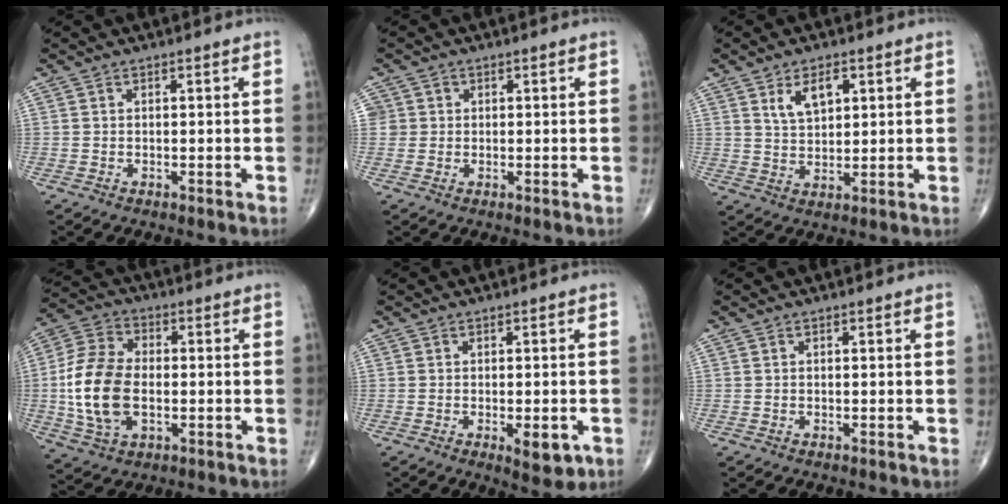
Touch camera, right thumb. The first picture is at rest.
{"total": 2.4, "force": [0.4, 2.4, 0.1], "torque": [0.015, 0.003, 0.005]}
{"total": 5.9, "force": [2.7, 3.2, 4.2], "torque": [-0.063, -0.016, 0.053]}
{"total": 14.7, "force": [-1.3, 9.0, 11.5], "torque": [-0.233, 0.010, -0.023]}
{"total": 5.1, "force": [-1.7, 2.2, 4.3], "torque": [-0.046, -0.005, -0.015]}
{"total": 0.0}